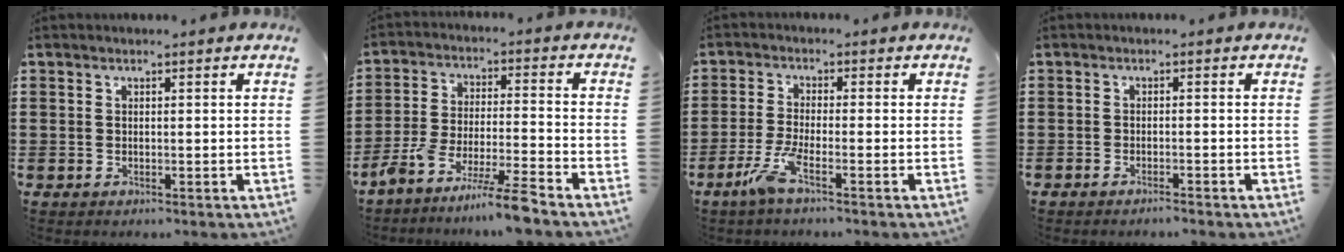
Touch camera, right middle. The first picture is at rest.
{"total": 8.6, "force": [-7.9, -0.5, 3.5], "torque": [-0.065, -0.001, -0.155]}
{"total": 4.8, "force": [-2.7, 0.3, 4.0], "torque": [-0.102, -0.019, -0.054]}
{"total": 1.1, "force": [-1.0, 0.0, 0.1], "torque": [-0.006, 0.000, -0.021]}